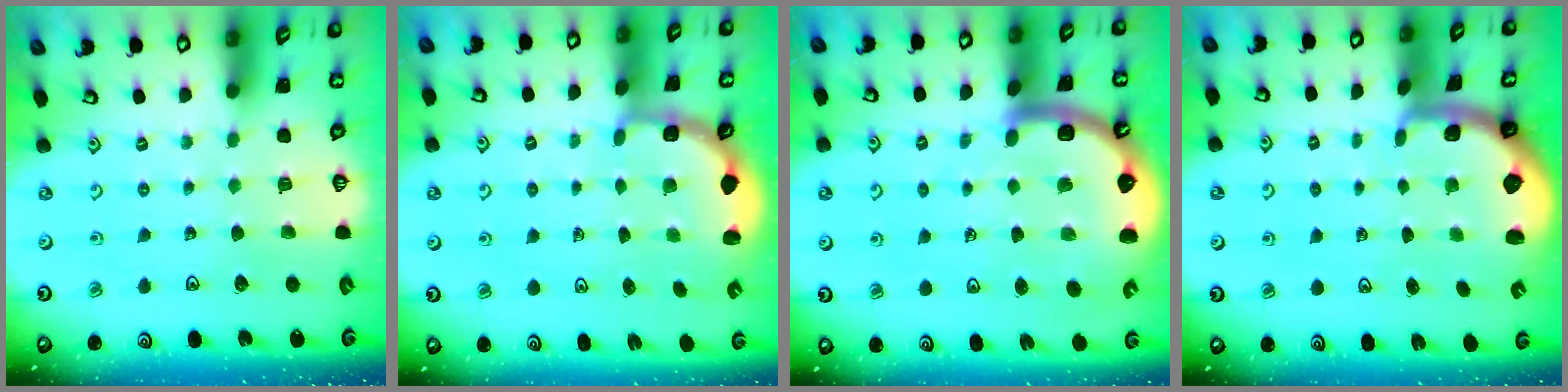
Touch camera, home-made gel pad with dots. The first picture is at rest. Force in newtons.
{"total": 2.8, "press": 2.5, "slide": 1.4}
{"total": 9.2, "press": 8.9, "slide": 2.2}
{"total": 1.2, "press": 1.2, "slide": 0.3}